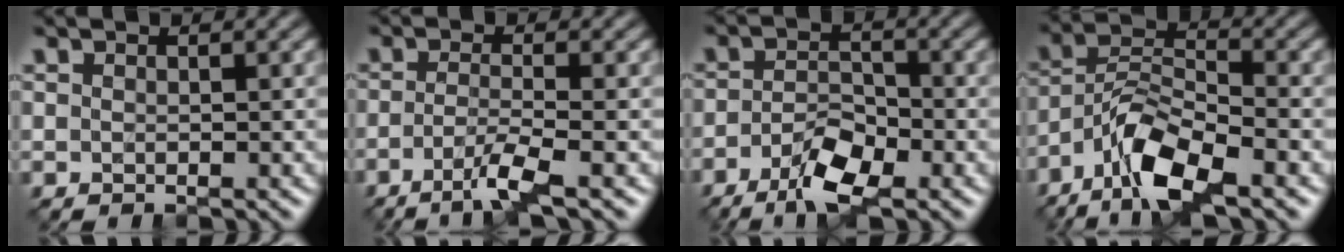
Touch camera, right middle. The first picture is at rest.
{"total": 3.5, "force": [-1.9, 0.5, 2.9], "torque": [-0.055, -0.004, -0.048]}
{"total": 4.9, "force": [-3.0, 1.8, 3.5], "torque": [-0.068, -0.005, -0.057]}
{"total": 7.6, "force": [-4.9, 2.3, 5.3], "torque": [-0.098, 0.003, -0.096]}